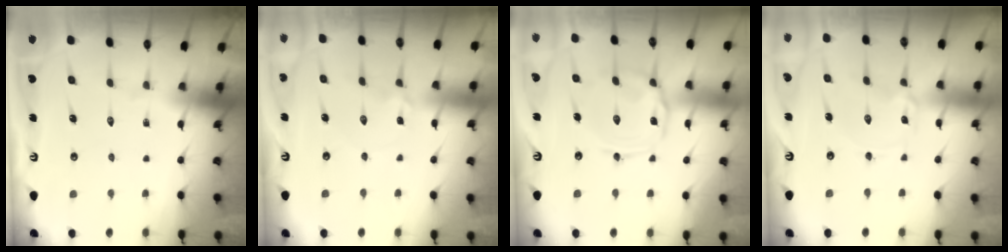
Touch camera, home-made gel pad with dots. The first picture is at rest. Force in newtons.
{"total": 2.6, "press": 2.6, "slide": 0.5}
{"total": 4.7, "press": 4.7, "slide": 0.3}
{"total": 2.2, "press": 2.2, "slide": 0.3}